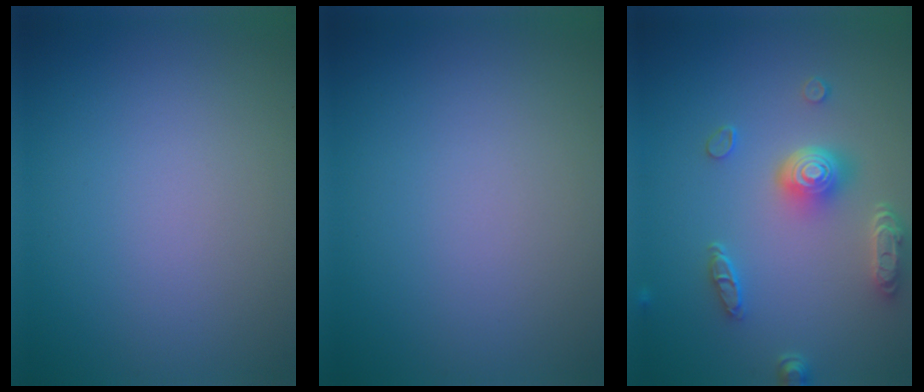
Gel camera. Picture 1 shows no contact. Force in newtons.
{"total": 0.0}
{"total": 4.8, "press": 3.7, "slide": 3.0}